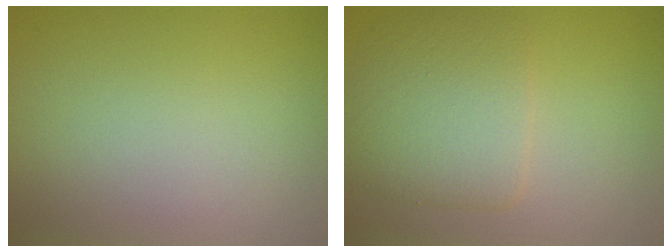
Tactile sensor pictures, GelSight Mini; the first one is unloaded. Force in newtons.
{"total": 4.9, "press": 4.8, "slide": 0.3}